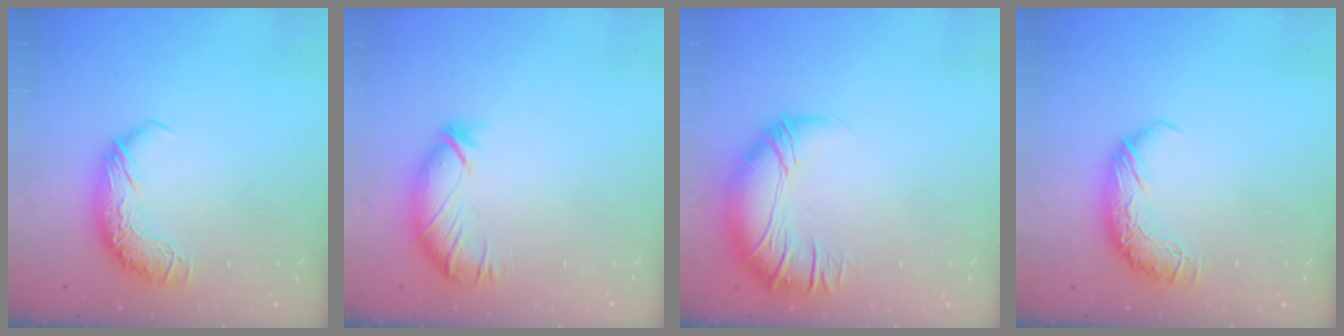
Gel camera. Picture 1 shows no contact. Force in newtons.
{"total": 3.0, "press": 2.9, "slide": 0.8}
{"total": 3.1, "press": 1.2, "slide": 2.9}
{"total": 0.0}